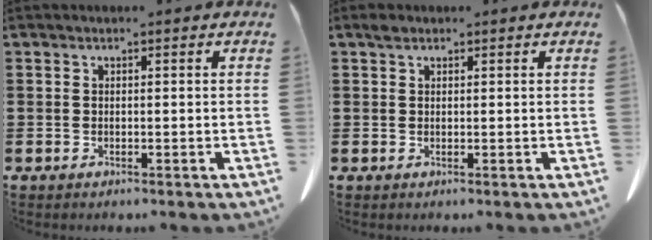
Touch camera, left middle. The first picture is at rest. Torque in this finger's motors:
{"motor_torque": [0.80, 0.78, 0.00, 0.02]}